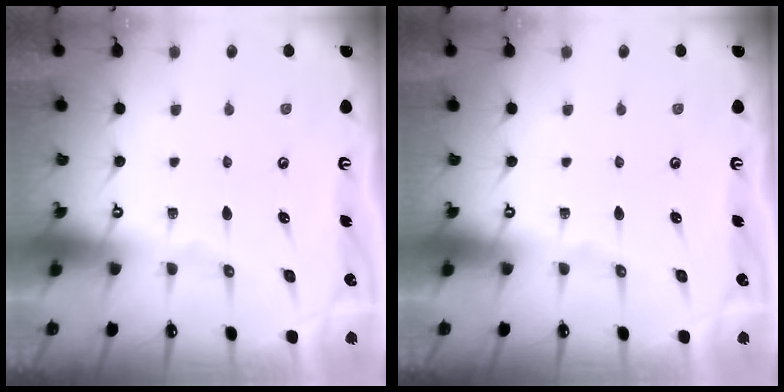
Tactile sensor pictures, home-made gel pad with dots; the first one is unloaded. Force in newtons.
{"total": 0.0}